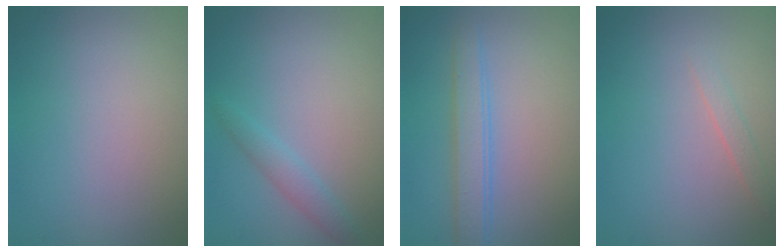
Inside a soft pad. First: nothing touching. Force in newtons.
{"total": 1.6, "press": 1.6, "slide": 0.0}
{"total": 2.8, "press": 2.8, "slide": 0.0}
{"total": 0.9, "press": 0.9, "slide": 0.0}